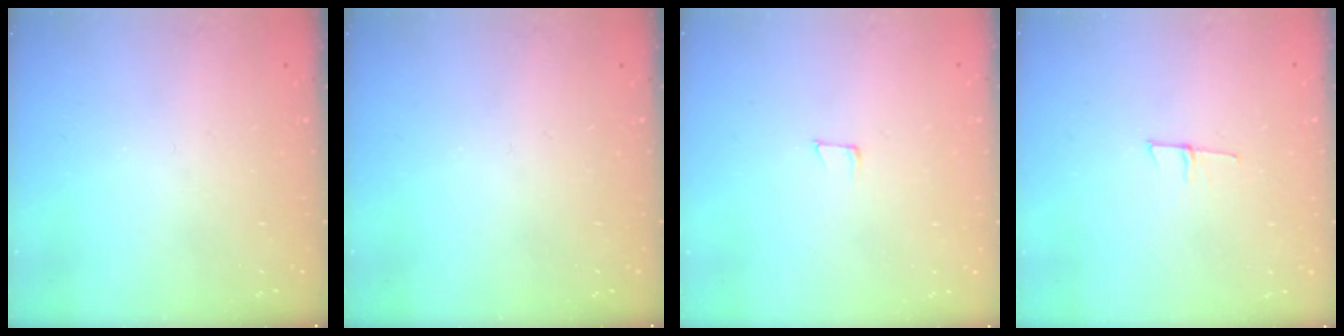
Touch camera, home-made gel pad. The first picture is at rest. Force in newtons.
{"total": 0.0}
{"total": 4.1, "press": 4.0, "slide": 1.1}
{"total": 4.4, "press": 4.3, "slide": 1.0}